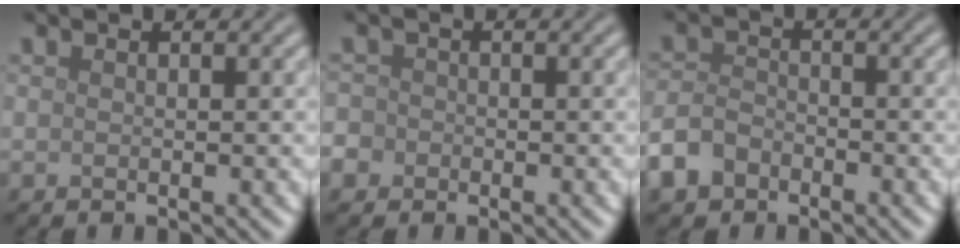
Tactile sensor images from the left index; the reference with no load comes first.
{"total": 2.7, "force": [-1.2, 2.4, 0.6], "torque": [0.001, 0.006, -0.034]}
{"total": 3.2, "force": [-2.2, 2.0, 1.2], "torque": [-0.024, 0.000, -0.054]}